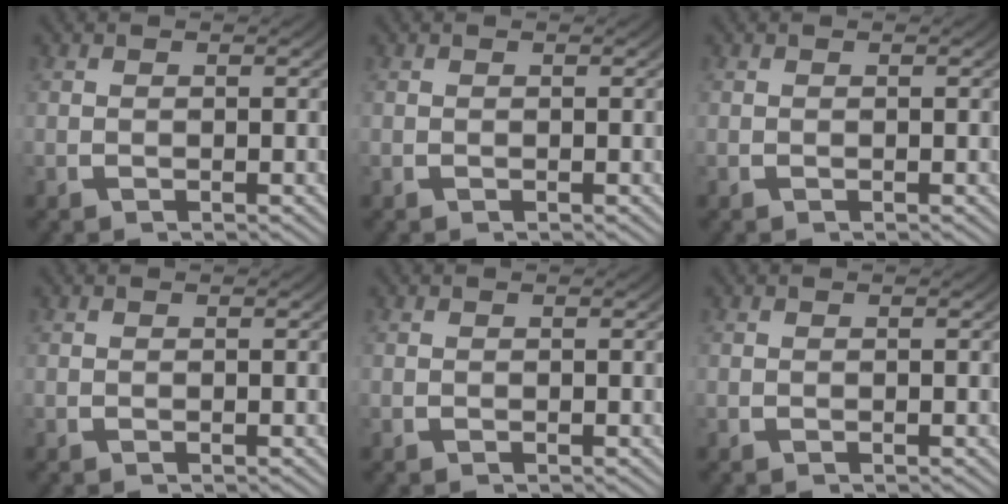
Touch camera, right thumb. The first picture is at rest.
{"total": 0.0}
{"total": 0.0}
{"total": 0.0}
{"total": 0.0}
{"total": 0.0}